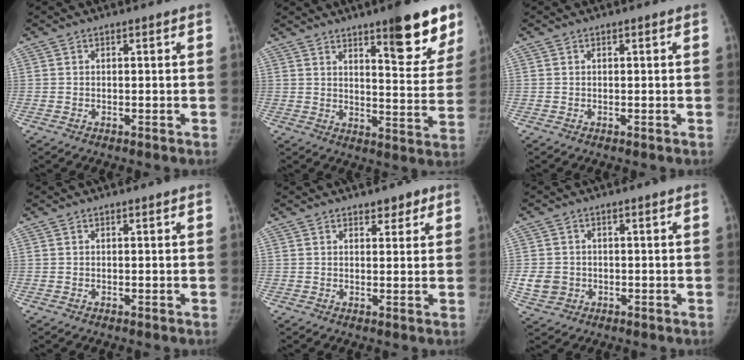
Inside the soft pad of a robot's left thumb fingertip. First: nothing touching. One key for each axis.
{"total": 15.0, "fx": 9.6, "fy": 4.0, "fz": 10.8, "tx": -0.091, "ty": -0.061, "tz": 0.133}
{"total": 0.0}
{"total": 0.0}
{"total": 2.8, "fx": 1.9, "fy": 1.5, "fz": 1.3, "tx": 0.003, "ty": -0.009, "tz": 0.025}
{"total": 4.6, "fx": -0.9, "fy": 4.1, "fz": 1.8, "tx": -0.024, "ty": 0.004, "tz": -0.008}